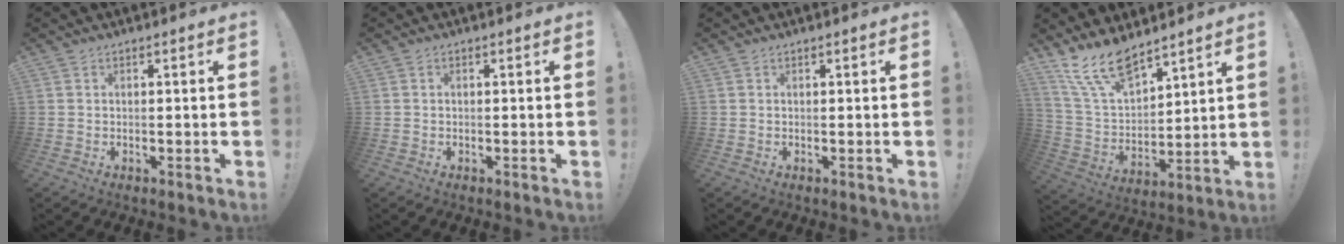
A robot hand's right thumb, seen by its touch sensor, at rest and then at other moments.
{"total": 0.0}
{"total": 0.0}
{"total": 14.8, "force": [11.7, 5.7, 7.0], "torque": [-0.144, -0.081, 0.221]}